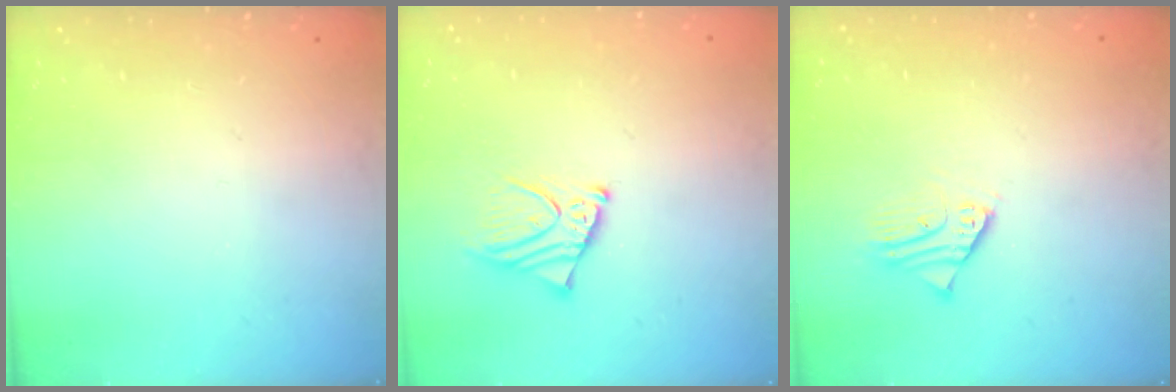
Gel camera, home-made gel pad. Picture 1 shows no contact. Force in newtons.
{"total": 6.7, "press": 6.6, "slide": 0.8}
{"total": 2.3, "press": 2.3, "slide": 0.2}